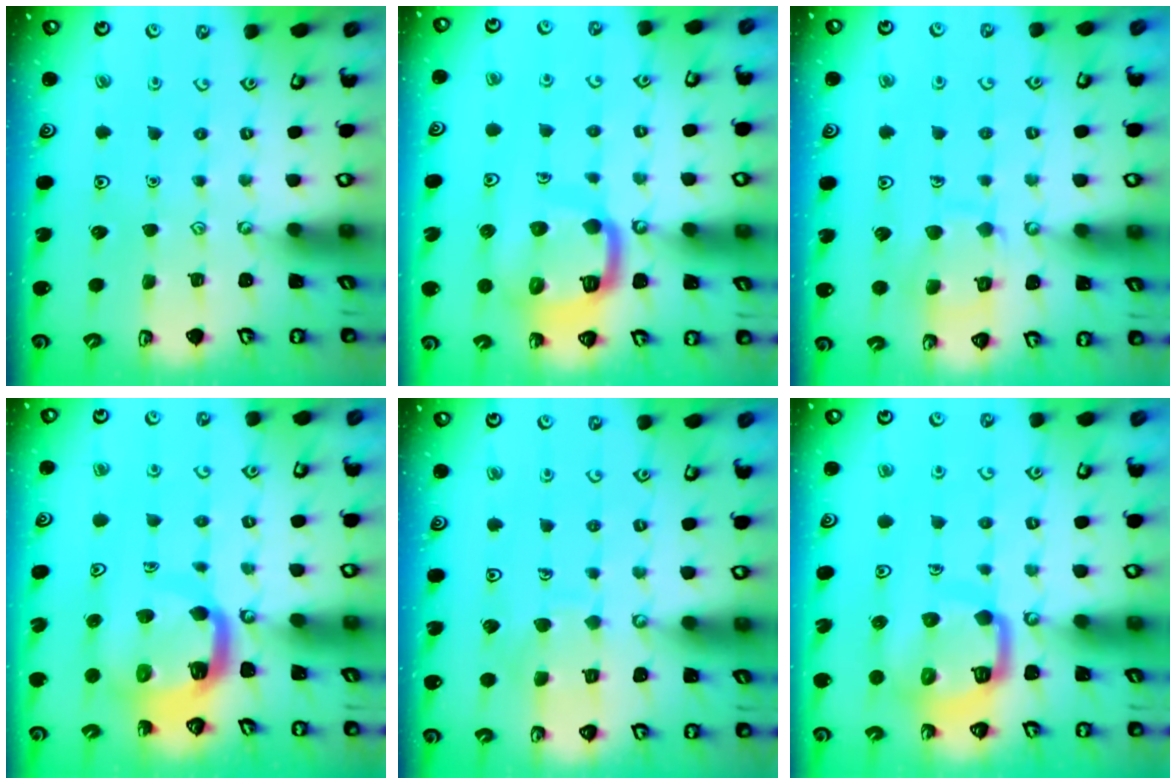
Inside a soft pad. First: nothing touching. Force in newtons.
{"total": 13.5, "press": 13.4, "slide": 1.5}
{"total": 10.4, "press": 10.3, "slide": 0.8}
{"total": 9.2, "press": 9.1, "slide": 1.2}
{"total": 7.3, "press": 7.3, "slide": 0.7}
{"total": 12.6, "press": 12.5, "slide": 1.4}